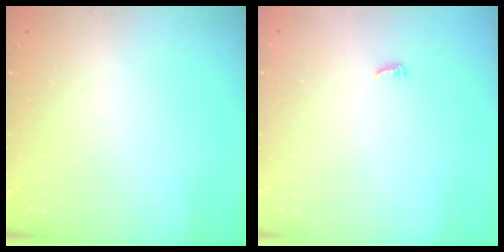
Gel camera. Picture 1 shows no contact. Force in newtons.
{"total": 4.3, "press": 4.3, "slide": 0.4}